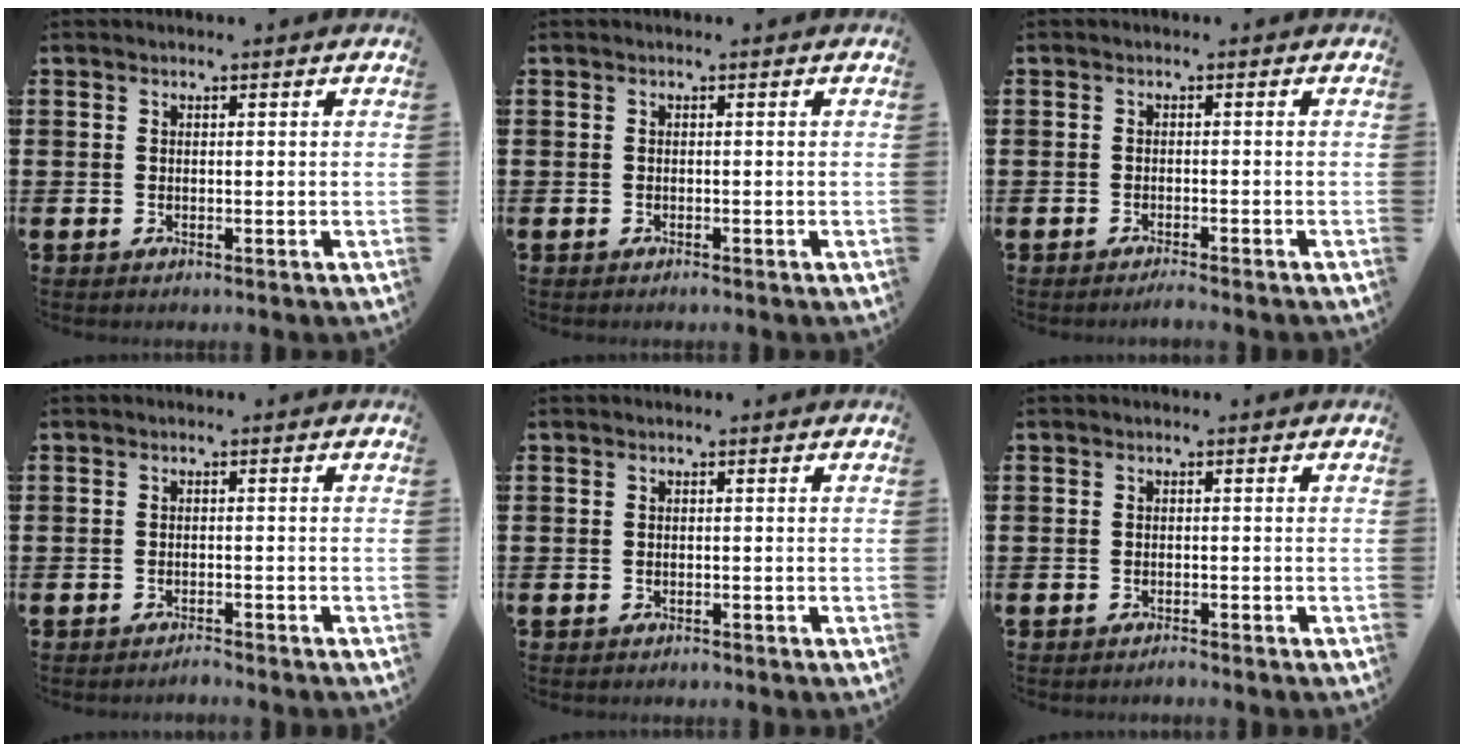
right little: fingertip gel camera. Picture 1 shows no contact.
{"total": 0.0}
{"total": 1.1, "force": [-1.0, -0.1, 0.5], "torque": [-0.007, -0.002, -0.020]}
{"total": 1.1, "force": [-1.1, -0.1, 0.1], "torque": [-0.005, -0.001, -0.021]}
{"total": 0.0}
{"total": 0.7, "force": [-0.7, 0.0, 0.2], "torque": [-0.005, -0.004, -0.013]}